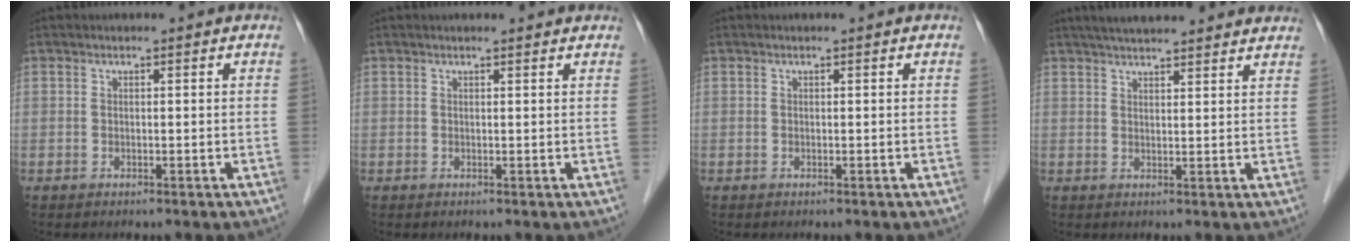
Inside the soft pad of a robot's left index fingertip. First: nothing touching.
{"total": 2.8, "force": [2.7, 0.4, 0.8], "torque": [-0.014, 0.016, 0.027]}
{"total": 0.0}
{"total": 13.3, "force": [11.9, 1.7, 5.8], "torque": [-0.083, 0.039, 0.153]}